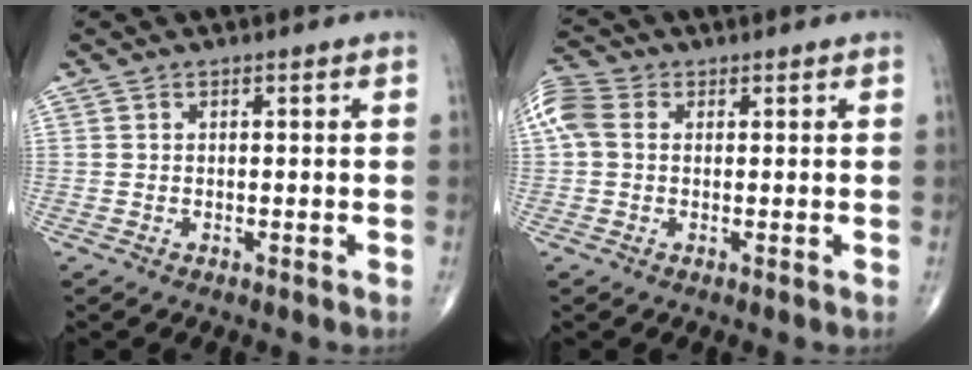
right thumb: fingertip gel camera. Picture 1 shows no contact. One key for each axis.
{"total": 6.5, "fx": 1.0, "fy": 4.8, "fz": 4.3, "tx": -0.113, "ty": 0.025, "tz": 0.017}